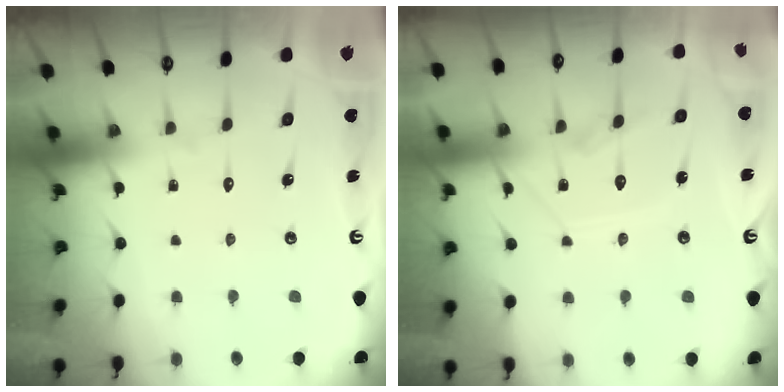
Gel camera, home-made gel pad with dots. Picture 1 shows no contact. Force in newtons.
{"total": 10.6, "press": 10.6, "slide": 0.5}